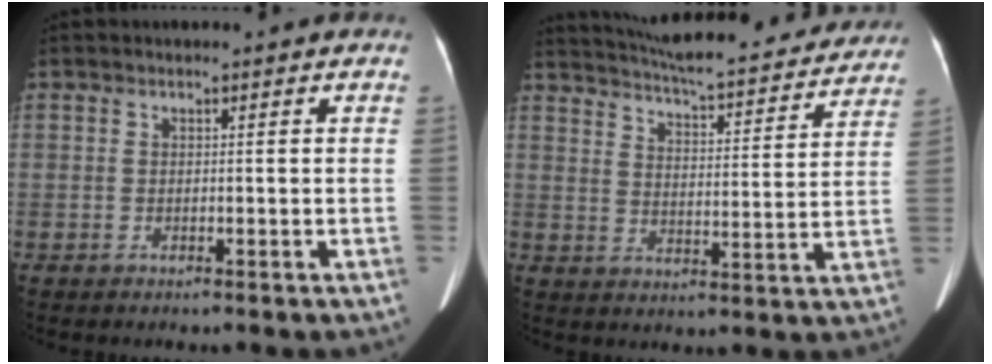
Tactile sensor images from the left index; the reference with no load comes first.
{"total": 24.6, "force": [22.5, 4.2, 9.0], "torque": [-0.148, -0.016, 0.289]}